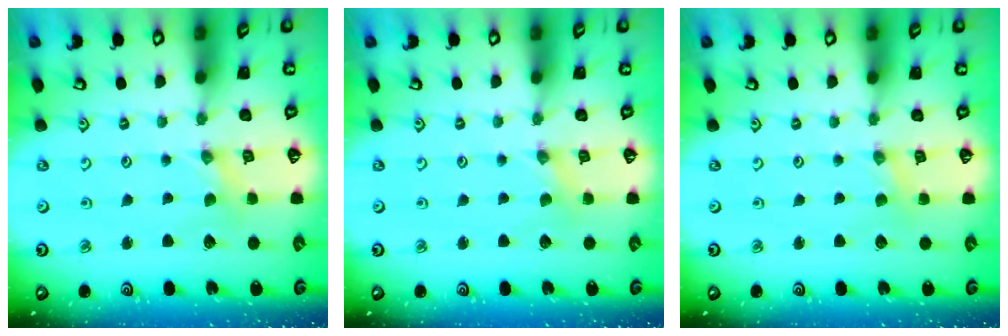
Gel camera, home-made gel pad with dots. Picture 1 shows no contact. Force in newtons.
{"total": 0.0}
{"total": 1.0, "press": 1.0, "slide": 0.2}